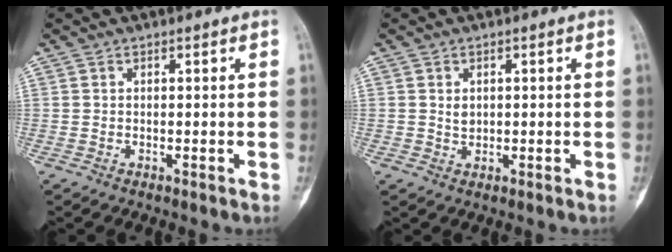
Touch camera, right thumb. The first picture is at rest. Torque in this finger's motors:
{"motor_torque": [0.73, -0.01, -0.07, -0.41, -0.08]}